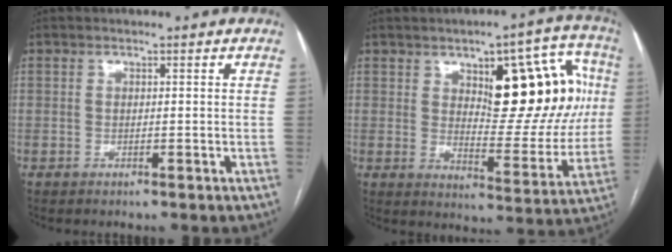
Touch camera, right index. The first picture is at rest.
{"total": 18.2, "force": [5.0, 6.9, 16.0], "torque": [-0.193, 0.025, 0.076]}